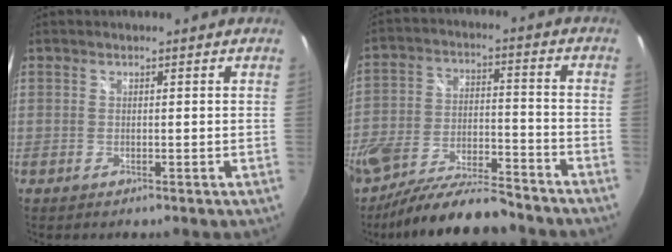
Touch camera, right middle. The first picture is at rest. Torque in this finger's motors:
{"motor_torque": [1.10, -1.04, 0.41, 0.21]}